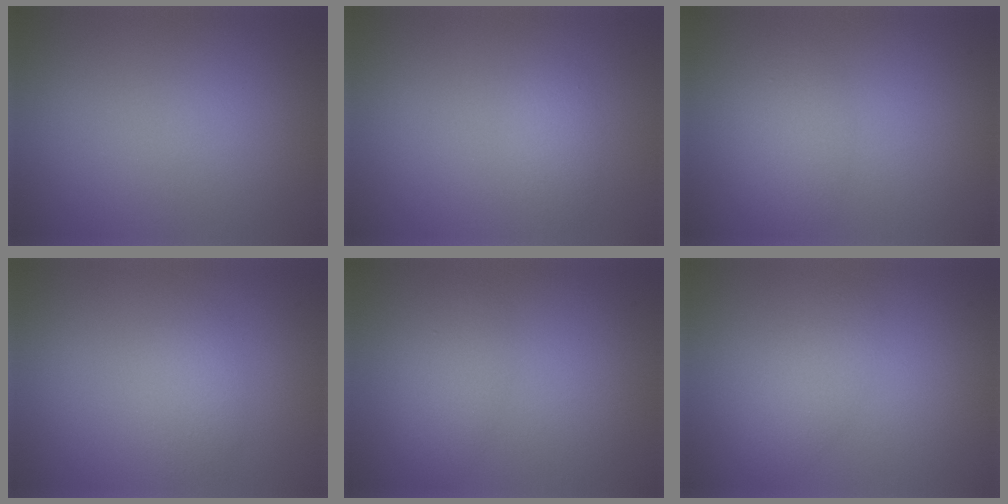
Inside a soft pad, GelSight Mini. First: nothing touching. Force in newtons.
{"total": 1.1, "press": 1.1, "slide": 0.1}
{"total": 2.2, "press": 2.1, "slide": 0.2}
{"total": 1.8, "press": 1.8, "slide": 0.0}
{"total": 2.2, "press": 2.2, "slide": 0.1}
{"total": 2.3, "press": 2.3, "slide": 0.1}